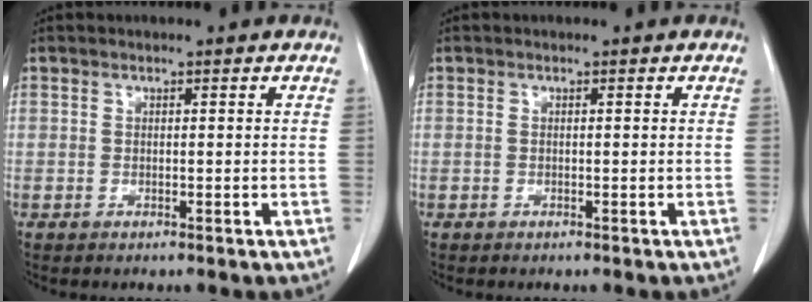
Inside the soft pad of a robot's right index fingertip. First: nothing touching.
{"total": 0.0}